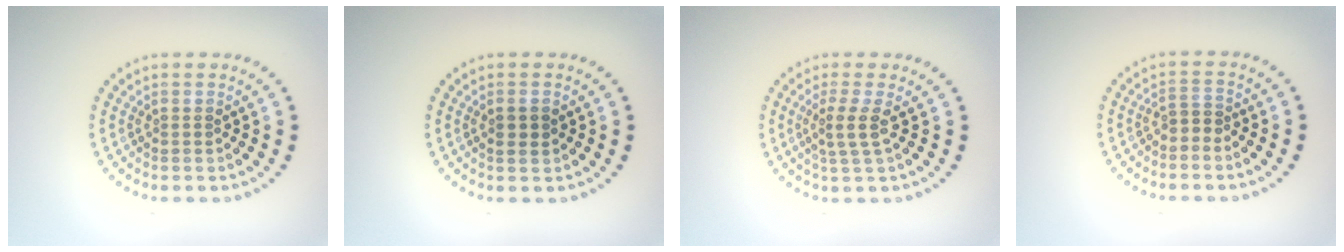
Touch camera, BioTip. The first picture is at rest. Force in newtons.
{"total": 1.4, "press": 1.4, "slide": 0.2}
{"total": 2.2, "press": 1.7, "slide": 1.4}
{"total": 1.3, "press": 1.0, "slide": 0.7}